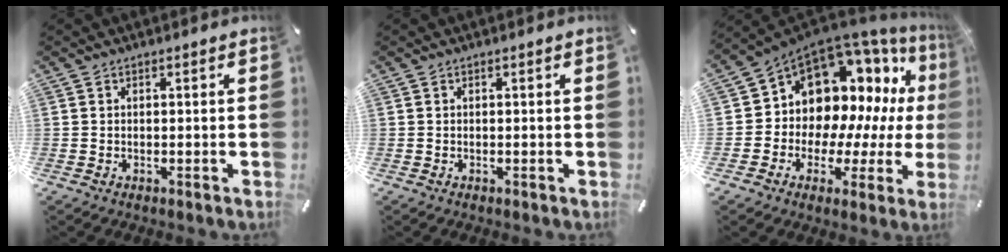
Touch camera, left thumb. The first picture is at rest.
{"total": 0.0}
{"total": 14.0, "force": [6.5, 10.8, 6.2], "torque": [-0.096, -0.076, 0.133]}